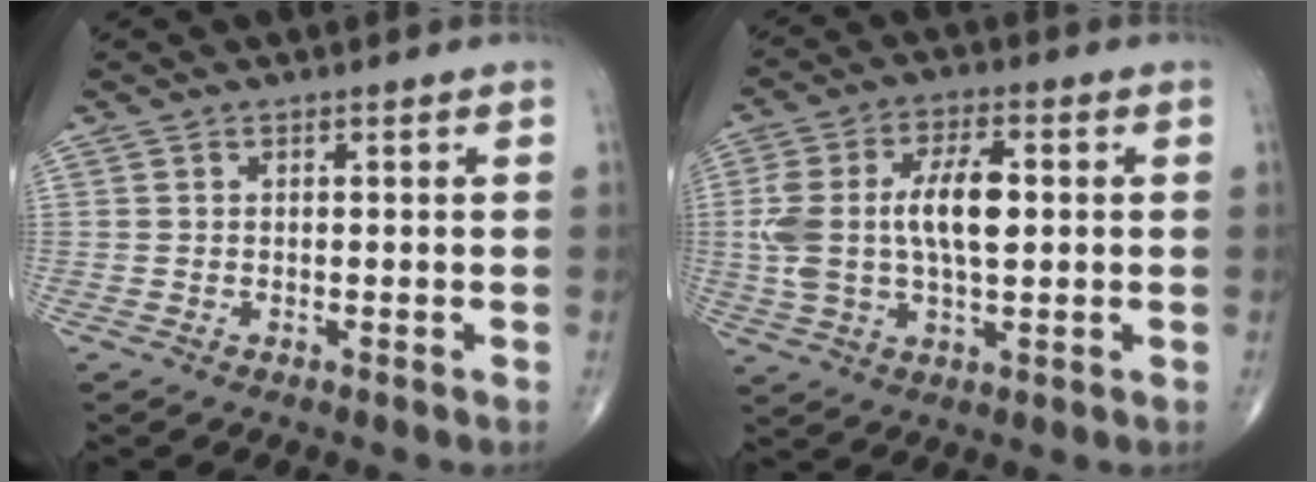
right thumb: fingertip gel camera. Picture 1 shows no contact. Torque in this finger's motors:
{"motor_torque": [1.37, 1.44, 1.60, 0.29, 0.16]}